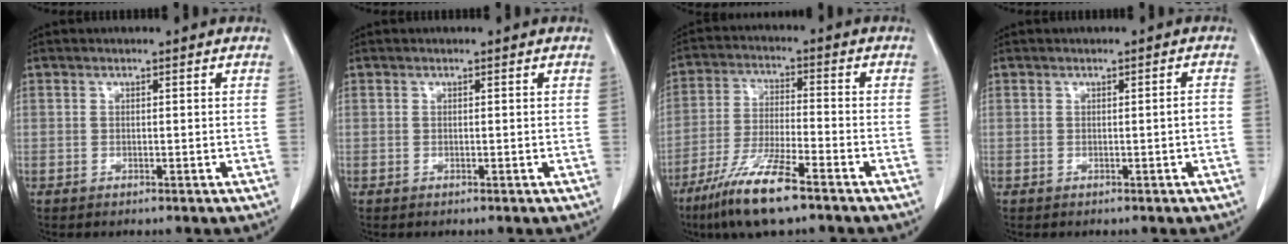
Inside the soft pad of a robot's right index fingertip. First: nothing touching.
{"total": 0.0}
{"total": 11.5, "force": [-7.7, 1.2, 8.4], "torque": [-0.171, -0.028, -0.143]}
{"total": 1.1, "force": [-0.4, 0.0, 1.0], "torque": [-0.012, 0.000, -0.003]}